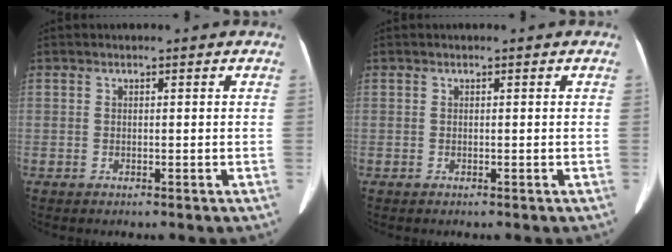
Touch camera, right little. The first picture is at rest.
{"total": 0.0}